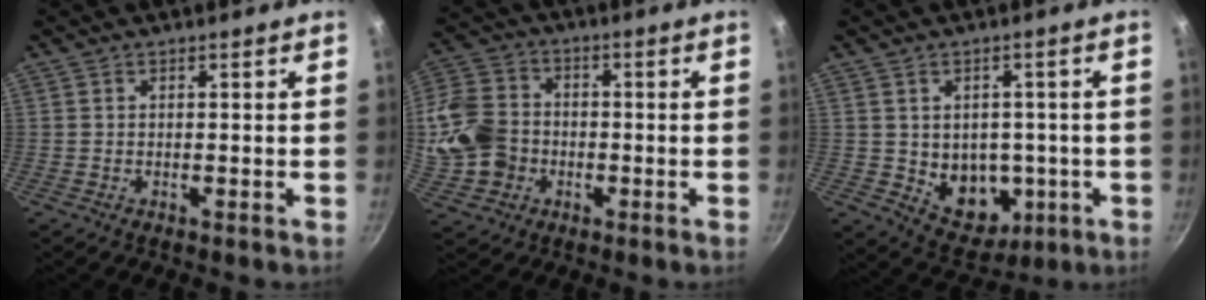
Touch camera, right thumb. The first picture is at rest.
{"total": 14.0, "force": [-1.9, 11.6, 7.6], "torque": [-0.141, 0.026, -0.042]}
{"total": 10.4, "force": [-1.1, 8.3, 6.3], "torque": [-0.053, -0.005, 0.005]}